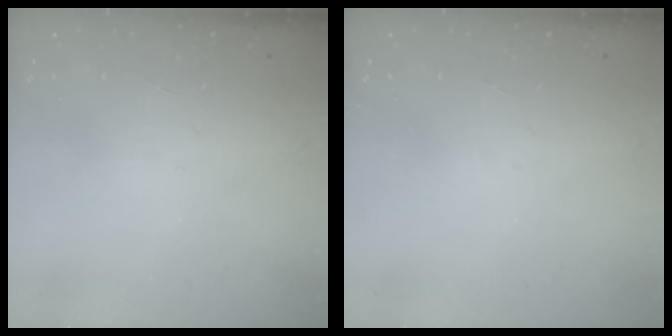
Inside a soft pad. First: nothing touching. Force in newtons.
{"total": 0.0}